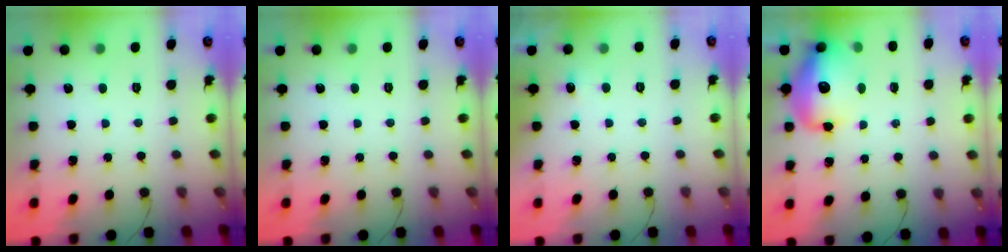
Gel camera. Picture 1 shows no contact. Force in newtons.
{"total": 0.0}
{"total": 2.8, "press": 2.6, "slide": 1.1}
{"total": 14.9, "press": 14.4, "slide": 4.1}